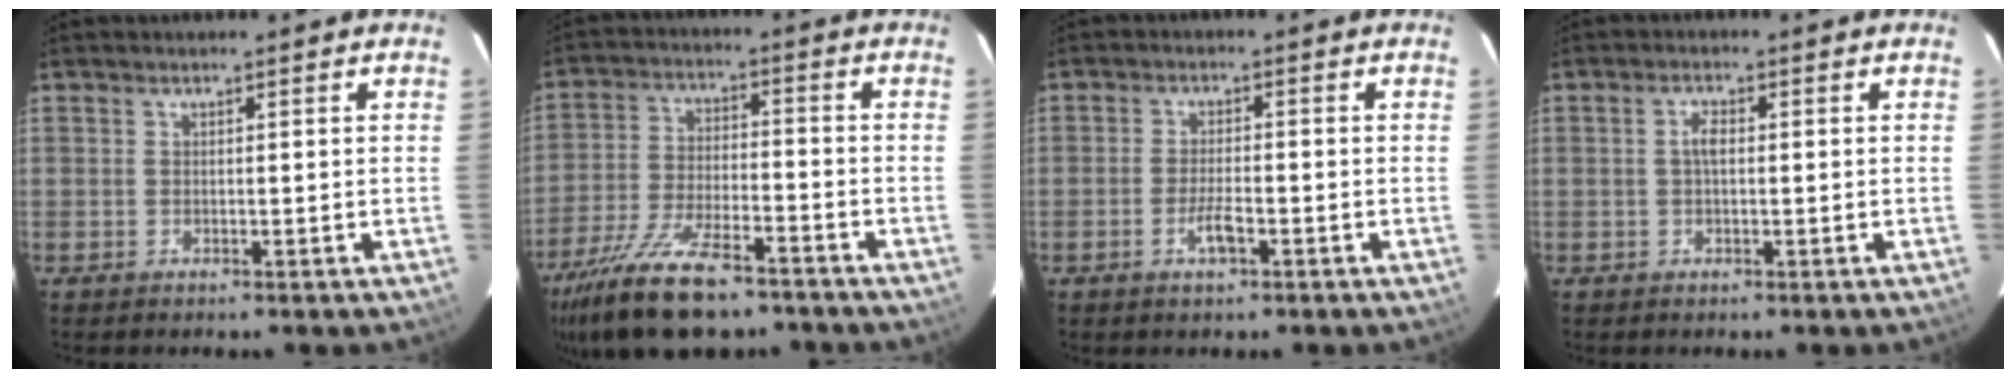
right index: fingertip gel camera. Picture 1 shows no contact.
{"total": 18.1, "force": [-13.7, 5.7, 10.3], "torque": [-0.217, -0.038, -0.236]}
{"total": 3.8, "force": [-1.8, 1.2, 3.1], "torque": [-0.066, -0.002, -0.034]}
{"total": 2.1, "force": [0.1, 0.9, 1.9], "torque": [-0.039, 0.006, 0.001]}